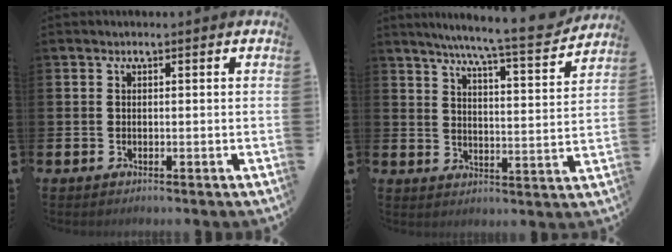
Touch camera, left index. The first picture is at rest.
{"total": 7.9, "force": [7.2, -0.1, 3.2], "torque": [-0.074, -0.050, 0.122]}